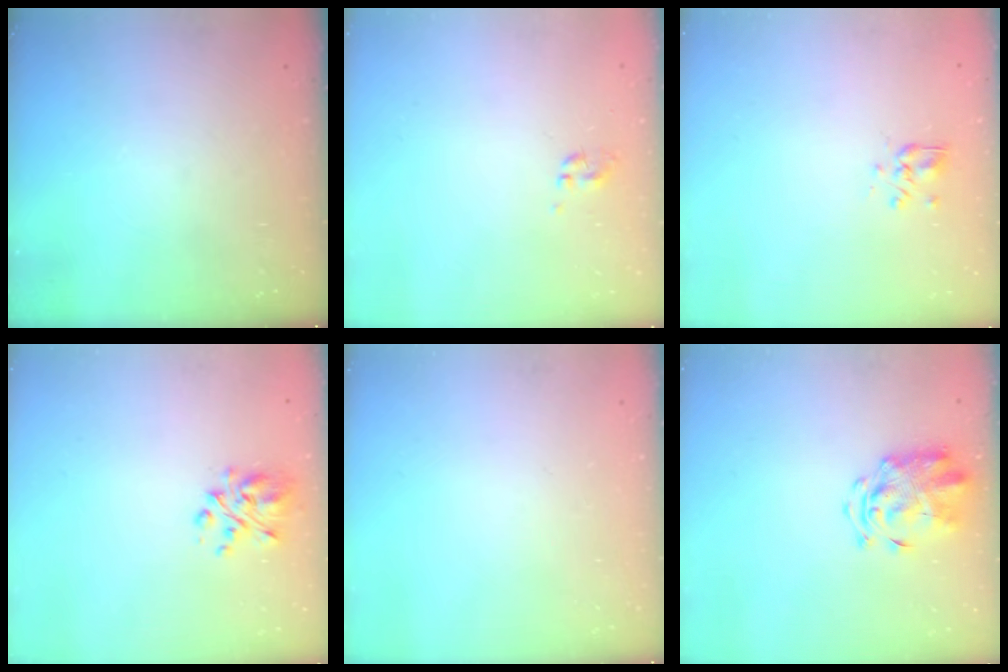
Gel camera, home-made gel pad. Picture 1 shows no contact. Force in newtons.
{"total": 0.0}
{"total": 3.1, "press": 2.9, "slide": 1.1}
{"total": 5.3, "press": 5.1, "slide": 1.6}
{"total": 0.0}
{"total": 3.3, "press": 3.2, "slide": 0.8}